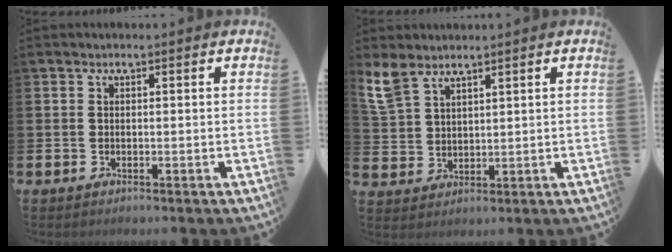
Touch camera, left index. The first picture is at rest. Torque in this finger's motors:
{"motor_torque": [0.59, -0.64, 0.02, -0.02]}